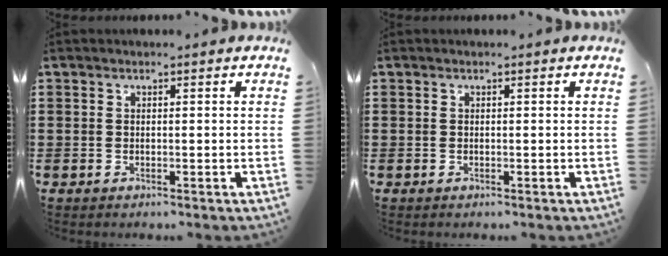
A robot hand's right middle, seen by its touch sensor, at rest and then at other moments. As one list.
[{"total": 0.0}]